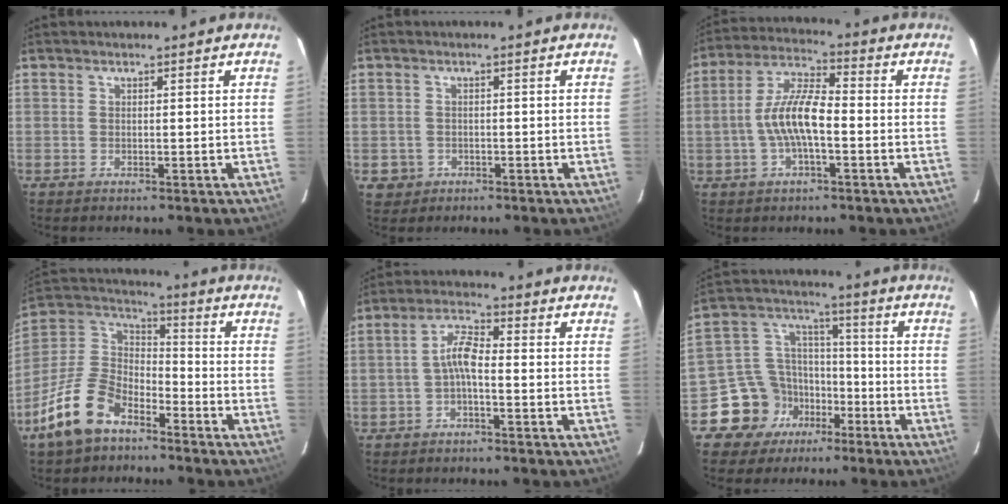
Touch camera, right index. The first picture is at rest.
{"total": 3.2, "force": [-0.9, 3.0, 0.5], "torque": [-0.018, 0.005, -0.007]}
{"total": 9.9, "force": [-1.9, 3.3, 9.2], "torque": [-0.189, 0.011, -0.037]}
{"total": 15.2, "force": [-9.5, 8.2, 8.7], "torque": [-0.190, 0.013, -0.176]}
{"total": 4.4, "force": [-1.5, 1.3, 3.9], "torque": [-0.083, 0.015, -0.031]}
{"total": 11.6, "force": [-6.7, 9.2, 2.4], "torque": [-0.065, 0.054, -0.107]}